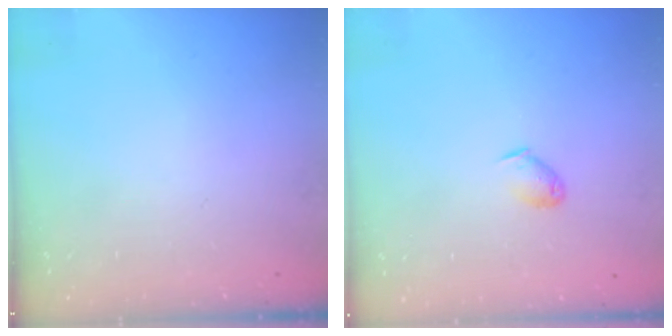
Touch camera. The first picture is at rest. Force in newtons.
{"total": 3.5, "press": 3.4, "slide": 0.6}